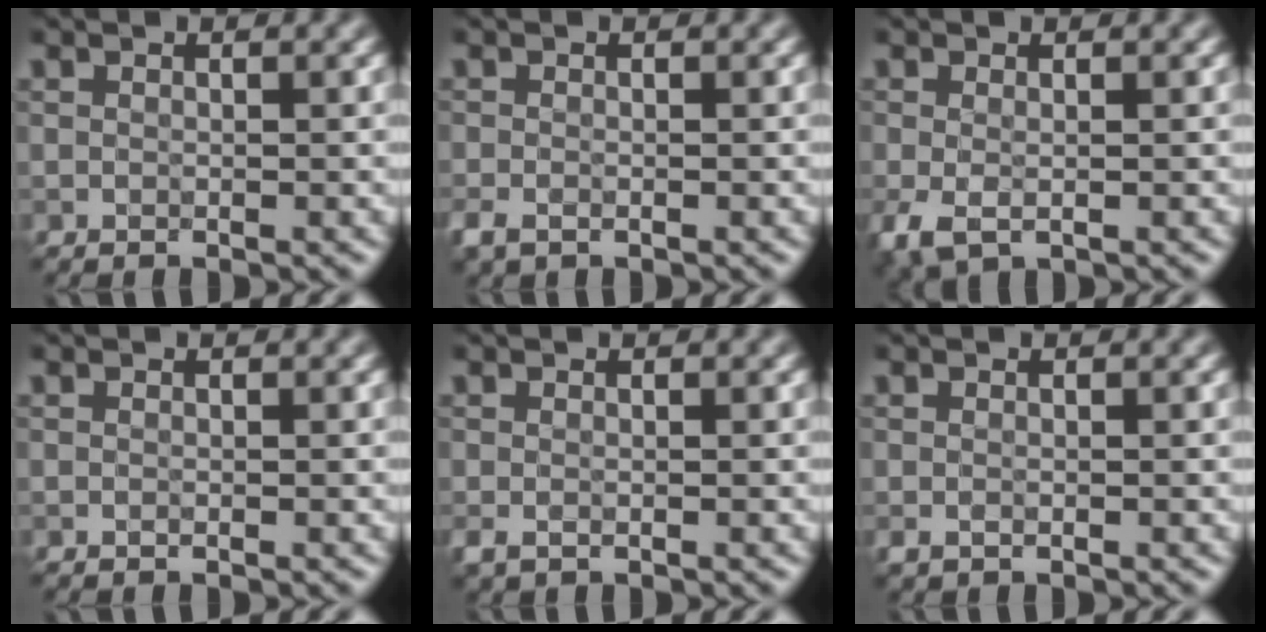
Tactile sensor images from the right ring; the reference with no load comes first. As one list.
[{"total": 1.6, "force": [-0.9, 0.9, 1.0], "torque": [-0.024, -0.005, -0.021]}, {"total": 2.6, "force": [-0.9, 1.4, 2.0], "torque": [-0.051, -0.010, -0.017]}, {"total": 0.0}, {"total": 1.0, "force": [-0.3, 0.6, 0.7], "torque": [-0.017, -0.006, -0.006]}, {"total": 0.6, "force": [-0.2, 0.4, 0.5], "torque": [-0.010, -0.003, -0.004]}]